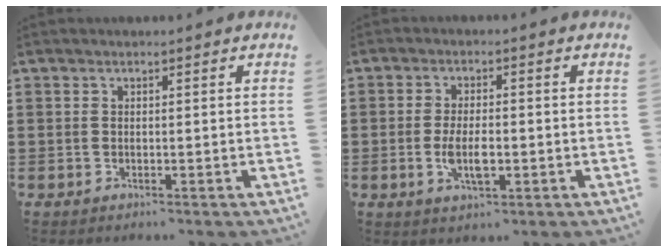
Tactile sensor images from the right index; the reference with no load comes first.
{"total": 5.2, "force": [-1.1, 1.9, 4.7], "torque": [-0.086, -0.004, -0.024]}